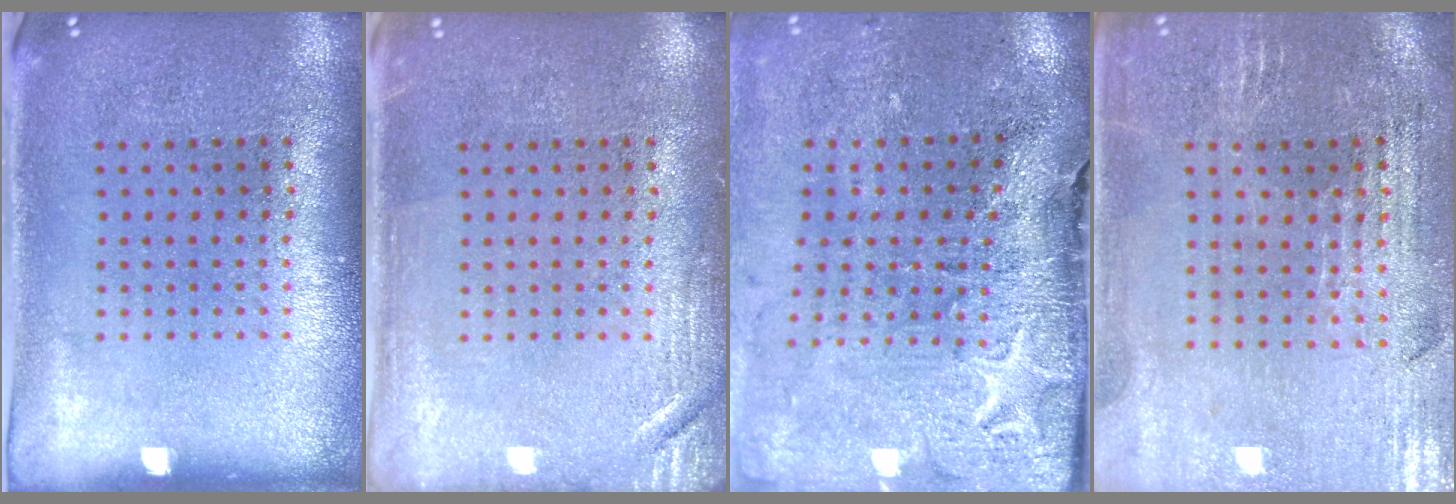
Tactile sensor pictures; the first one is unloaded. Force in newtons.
{"total": 2.1, "press": 2.0, "slide": 0.4}
{"total": 3.6, "press": 3.3, "slide": 1.4}
{"total": 1.3, "press": 1.3, "slide": 0.3}